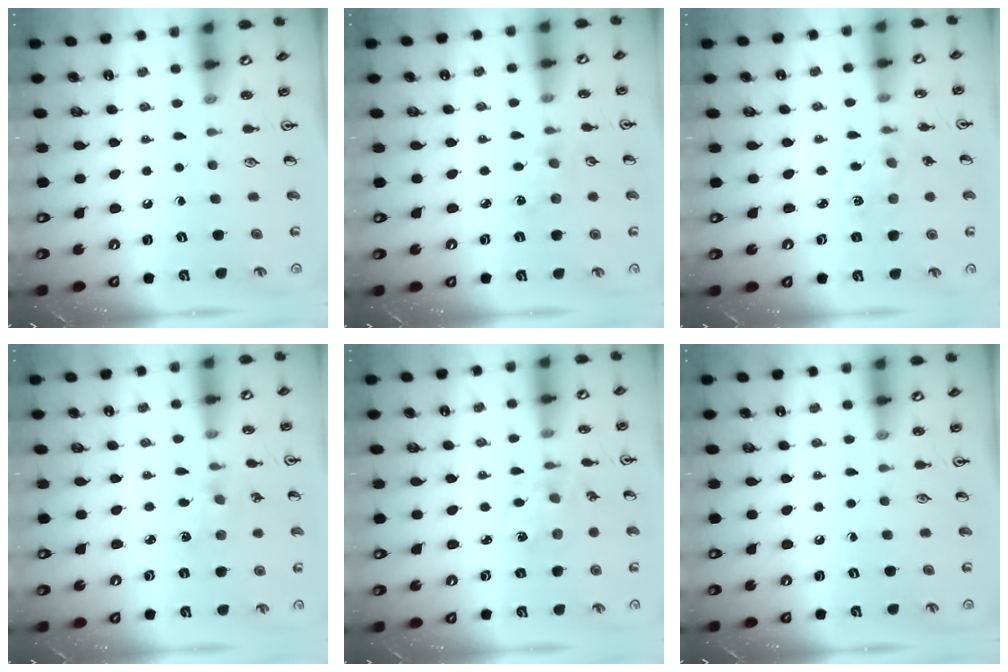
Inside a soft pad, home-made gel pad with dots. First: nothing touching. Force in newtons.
{"total": 2.8, "press": 2.8, "slide": 0.5}
{"total": 1.1, "press": 1.1, "slide": 0.3}
{"total": 1.9, "press": 1.8, "slide": 0.4}
{"total": 2.3, "press": 2.2, "slide": 0.6}
{"total": 0.0}